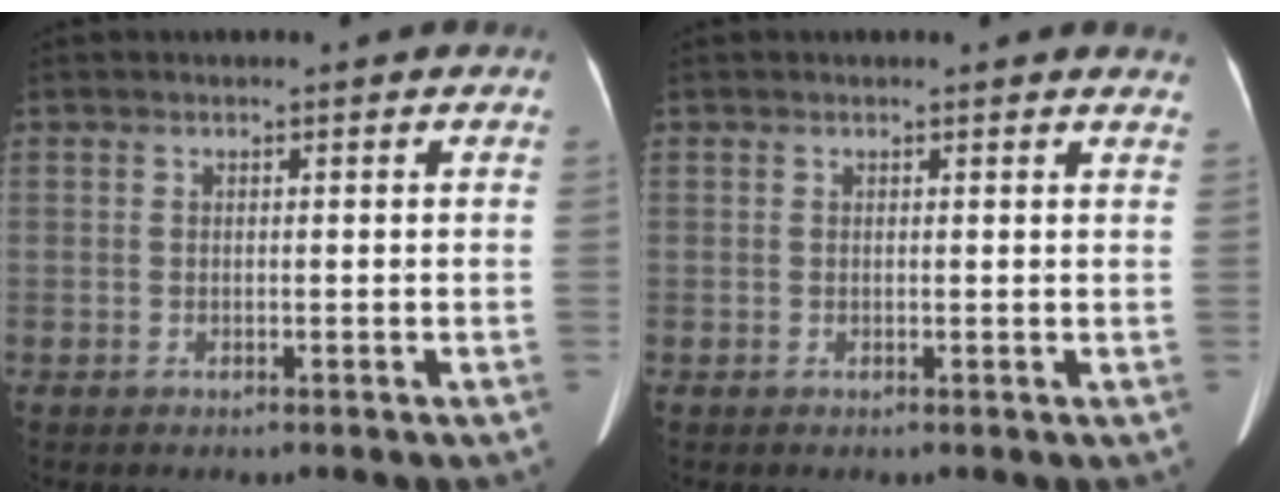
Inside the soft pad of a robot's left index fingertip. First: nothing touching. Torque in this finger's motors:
{"motor_torque": [0.17, -0.27, 0.04, 0.01]}